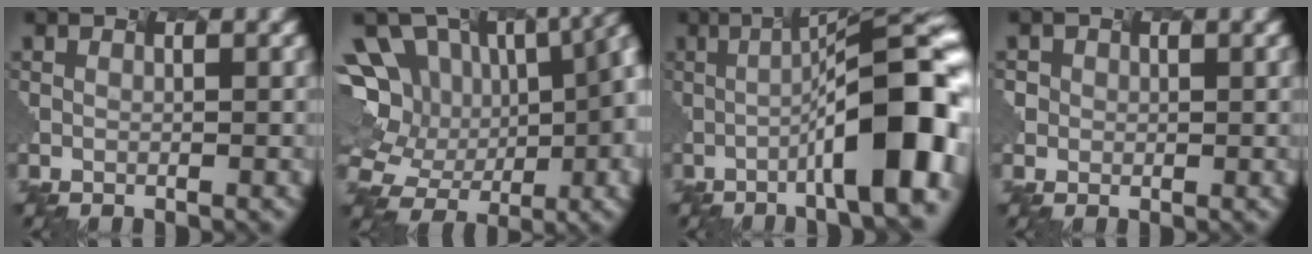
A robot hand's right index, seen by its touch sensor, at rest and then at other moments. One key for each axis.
{"total": 17.0, "fx": 0.0, "fy": 11.7, "fz": 12.3, "tx": -0.188, "ty": 0.006, "tz": 0.014}
{"total": 11.3, "fx": -2.7, "fy": 2.0, "fz": 10.8, "tx": -0.156, "ty": 0.006, "tz": -0.036}
{"total": 1.1, "fx": -0.1, "fy": 0.6, "fz": -0.9, "tx": 0.004, "ty": -0.006, "tz": 0.011}